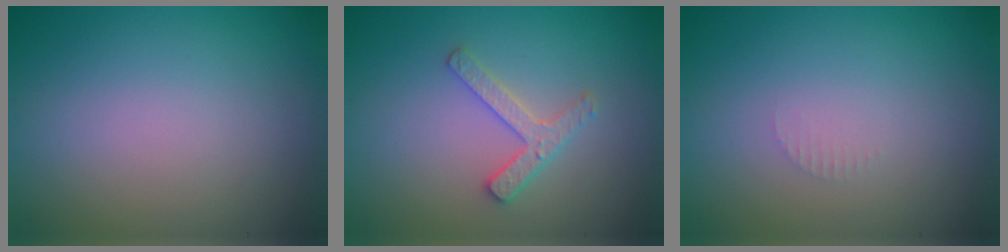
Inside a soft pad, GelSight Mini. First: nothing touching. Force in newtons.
{"total": 2.4, "press": 2.4, "slide": 0.4}
{"total": 0.7, "press": 0.6, "slide": 0.1}